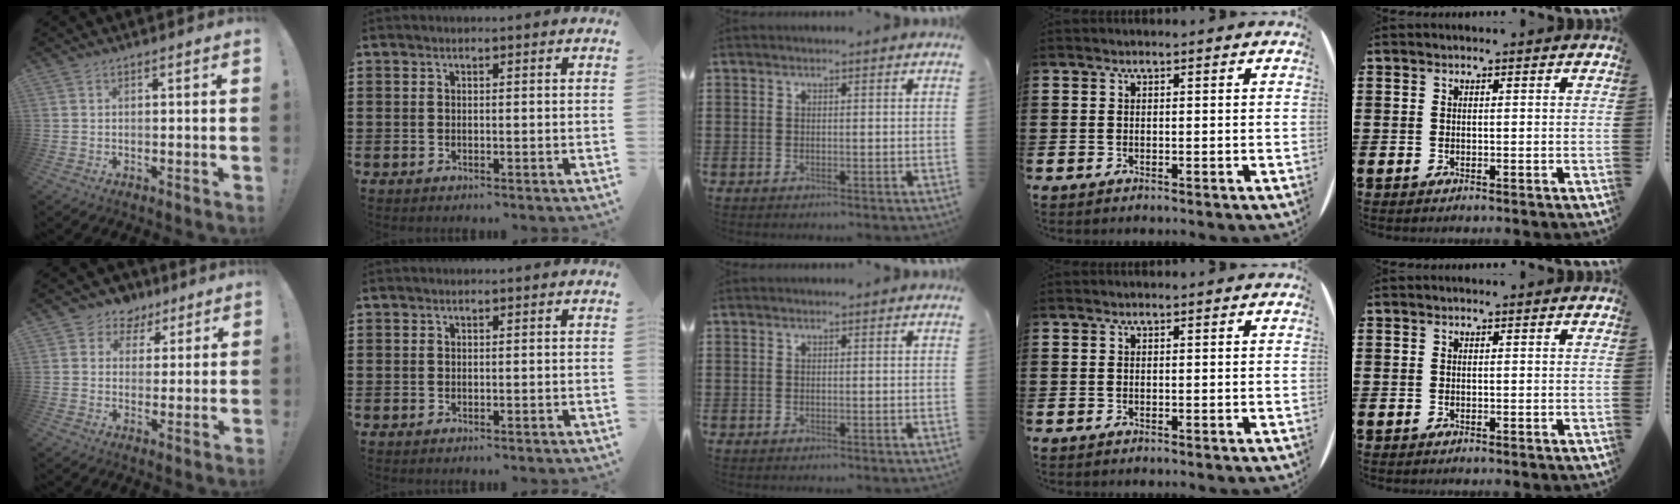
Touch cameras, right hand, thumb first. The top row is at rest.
{"thumb": {"total": 7.1, "force": [3.9, 5.8, 1.2], "torque": [-0.010, -0.022, 0.075]}}